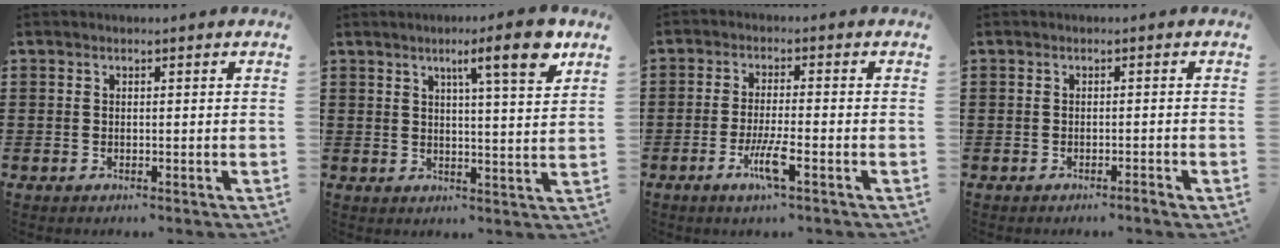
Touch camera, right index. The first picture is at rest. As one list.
[{"total": 8.1, "force": [4.8, 0.4, 6.5], "torque": [-0.099, -0.015, 0.070]}, {"total": 5.0, "force": [-2.5, 0.4, 4.4], "torque": [-0.092, -0.014, -0.048]}, {"total": 1.0, "force": [-0.8, -0.1, 0.6], "torque": [-0.011, -0.002, -0.015]}]